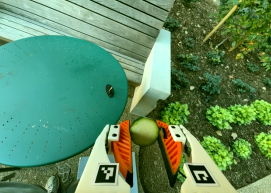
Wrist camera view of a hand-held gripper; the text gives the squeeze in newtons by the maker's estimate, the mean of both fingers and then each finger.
{"total": 10.9, "left": 10.5, "right": 11.3}